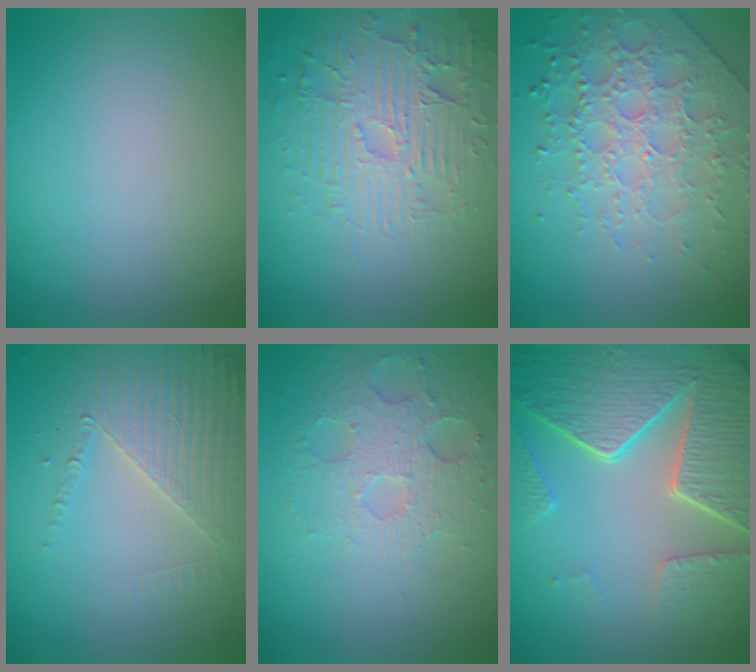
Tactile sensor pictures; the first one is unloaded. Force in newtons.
{"total": 4.6, "press": 4.2, "slide": 1.9}
{"total": 5.2, "press": 4.7, "slide": 2.1}
{"total": 4.4, "press": 3.5, "slide": 2.6}
{"total": 3.6, "press": 3.2, "slide": 1.6}
{"total": 8.3, "press": 5.9, "slide": 5.8}